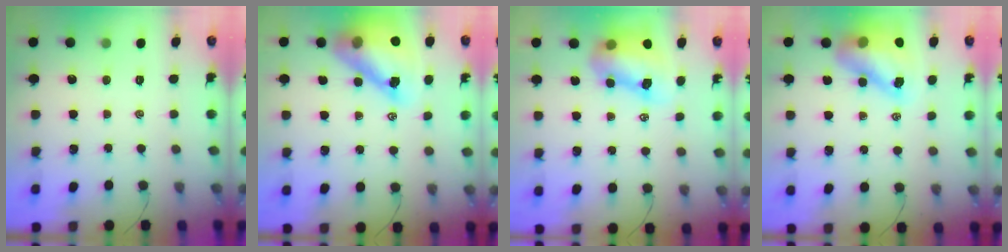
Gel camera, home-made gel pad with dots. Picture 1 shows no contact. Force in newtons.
{"total": 16.3, "press": 15.7, "slide": 4.2}
{"total": 10.5, "press": 10.1, "slide": 2.9}
{"total": 13.6, "press": 13.0, "slide": 4.0}